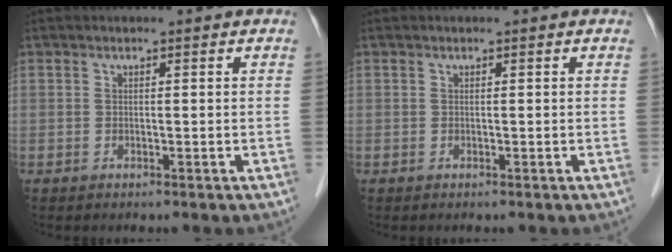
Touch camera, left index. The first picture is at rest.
{"total": 0.0}